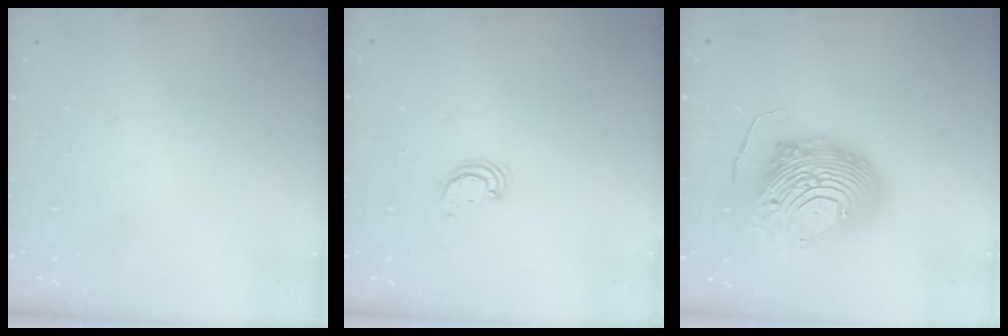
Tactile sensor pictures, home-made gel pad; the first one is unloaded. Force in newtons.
{"total": 2.6, "press": 2.6, "slide": 0.2}
{"total": 16.1, "press": 16.0, "slide": 1.8}